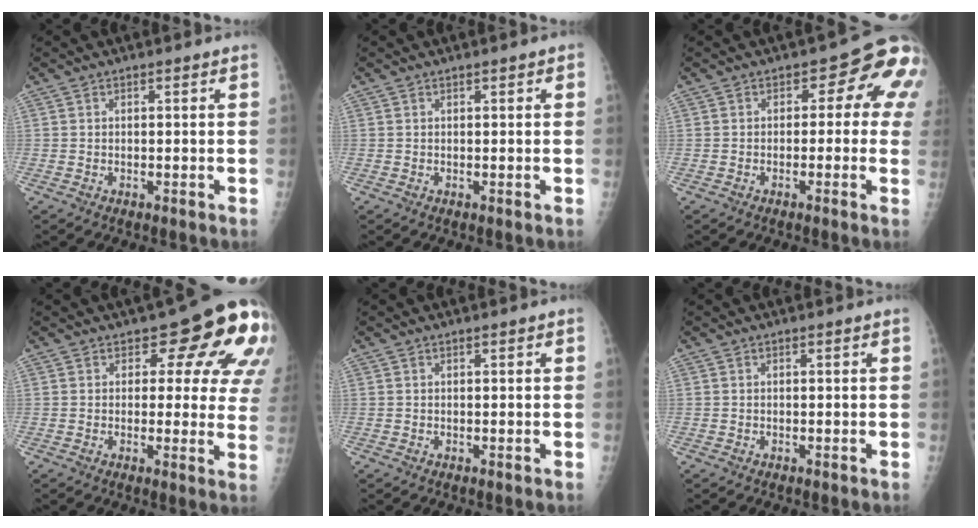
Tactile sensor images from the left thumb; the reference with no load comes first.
{"total": 0.9, "force": [0.4, 0.4, 0.7], "torque": [-0.005, 0.002, 0.003]}
{"total": 7.7, "force": [0.7, 4.7, 6.0], "torque": [-0.023, 0.013, -0.007]}
{"total": 13.4, "force": [6.9, 6.6, 9.4], "torque": [-0.060, -0.037, 0.062]}
{"total": 0.0}
{"total": 0.0}